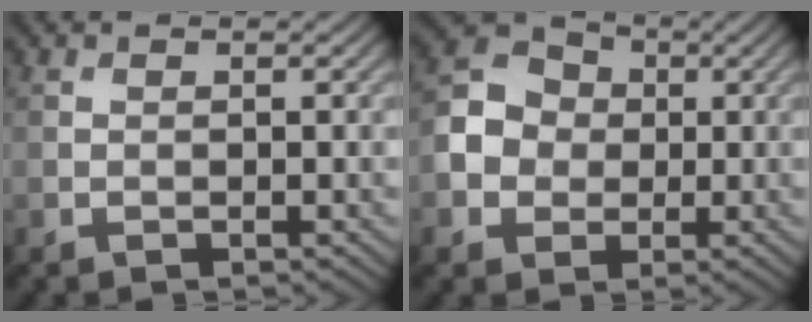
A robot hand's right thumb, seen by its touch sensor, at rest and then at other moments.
{"total": 6.3, "force": [-0.5, 5.5, 3.0], "torque": [-0.073, 0.005, -0.016]}